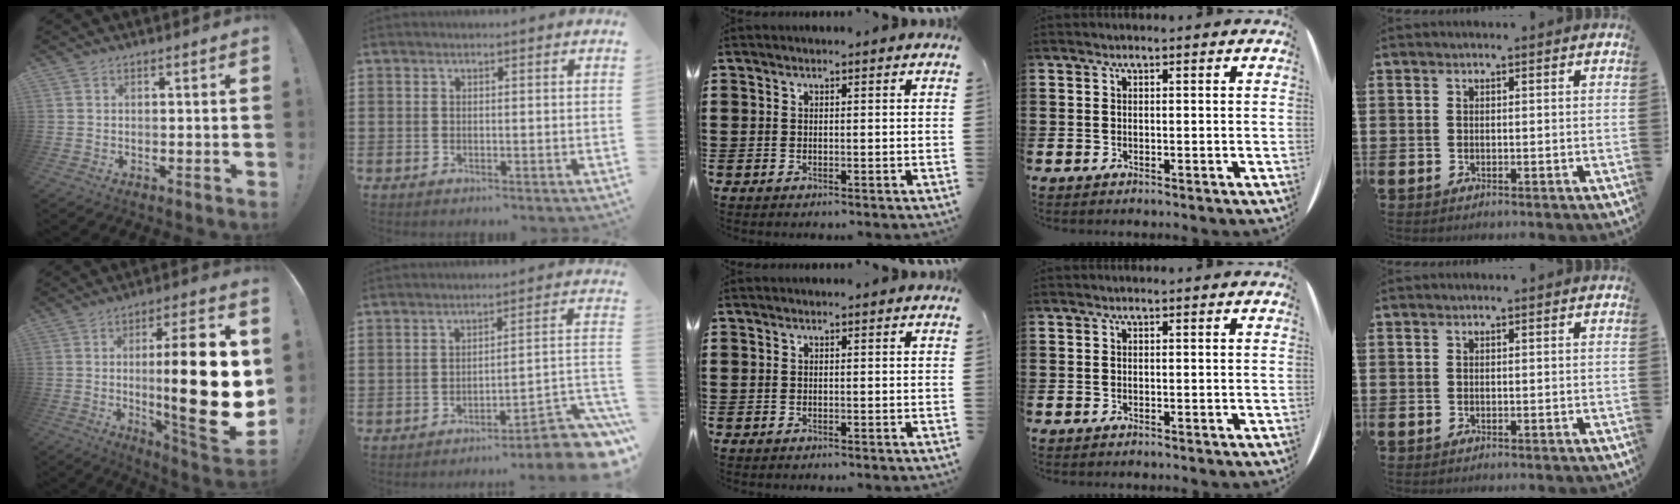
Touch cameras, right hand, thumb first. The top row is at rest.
{"thumb": {"total": 25.4, "force": [0.4, 5.1, 24.9], "torque": [-0.394, -0.018, 0.003]}, "index": {"total": 6.2, "force": [-4.6, 0.9, 4.1], "torque": [-0.054, -0.015, -0.088]}}